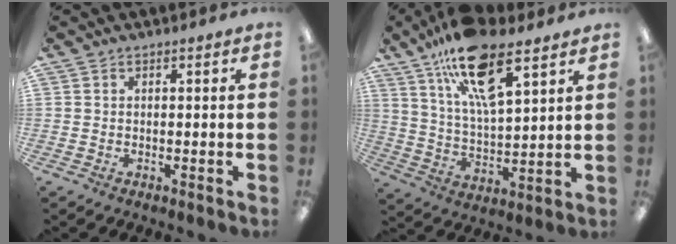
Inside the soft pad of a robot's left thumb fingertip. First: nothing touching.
{"total": 17.9, "force": [11.2, 6.4, 12.5], "torque": [-0.211, -0.050, 0.189]}